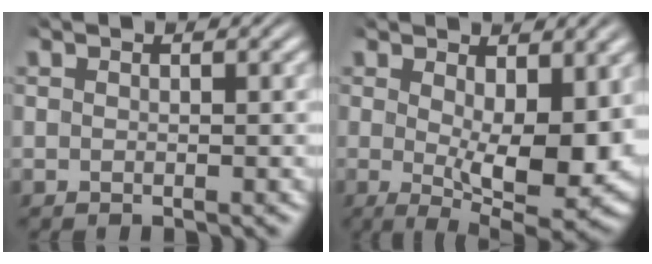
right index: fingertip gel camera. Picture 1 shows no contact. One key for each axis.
{"total": 7.1, "fx": 0.7, "fy": 2.1, "fz": 6.7, "tx": -0.093, "ty": -0.024, "tz": 0.015}